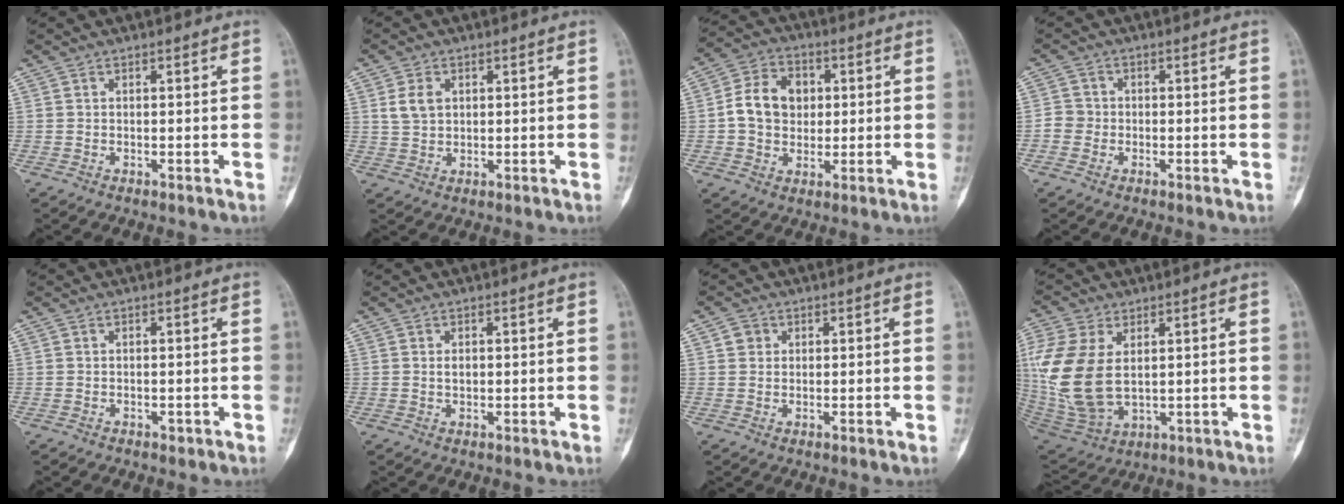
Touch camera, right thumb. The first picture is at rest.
{"total": 4.1, "force": [1.3, 3.0, 2.5], "torque": [-0.040, 0.000, 0.029]}
{"total": 10.3, "force": [0.8, 8.3, 6.1], "torque": [-0.076, 0.012, 0.006]}
{"total": 2.7, "force": [-0.6, 2.5, 0.6], "torque": [0.005, 0.009, -0.020]}
{"total": 0.6, "force": [-0.4, 0.5, 0.2], "torque": [-0.002, 0.002, -0.004]}
{"total": 1.3, "force": [0.2, 0.9, 0.9], "torque": [-0.007, 0.000, 0.005]}
{"total": 2.0, "force": [0.6, 1.8, 0.5], "torque": [0.002, 0.001, 0.007]}
{"total": 16.8, "force": [2.5, 10.2, 13.2], "torque": [-0.301, -0.016, 0.064]}